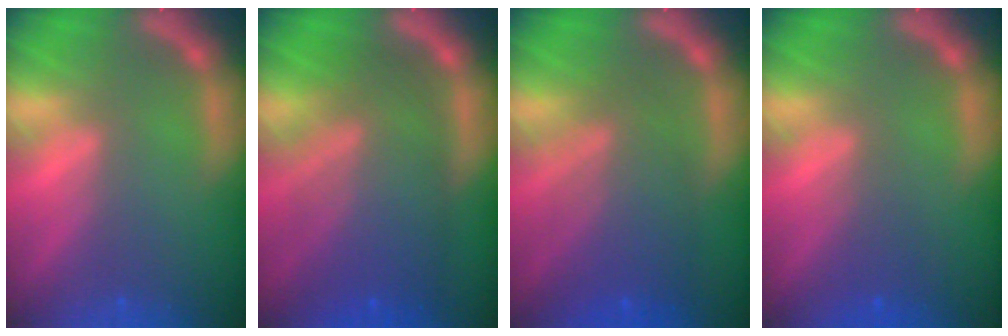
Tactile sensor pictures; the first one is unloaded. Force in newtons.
{"total": 9.5}
{"total": 7.0}
{"total": 2.0}